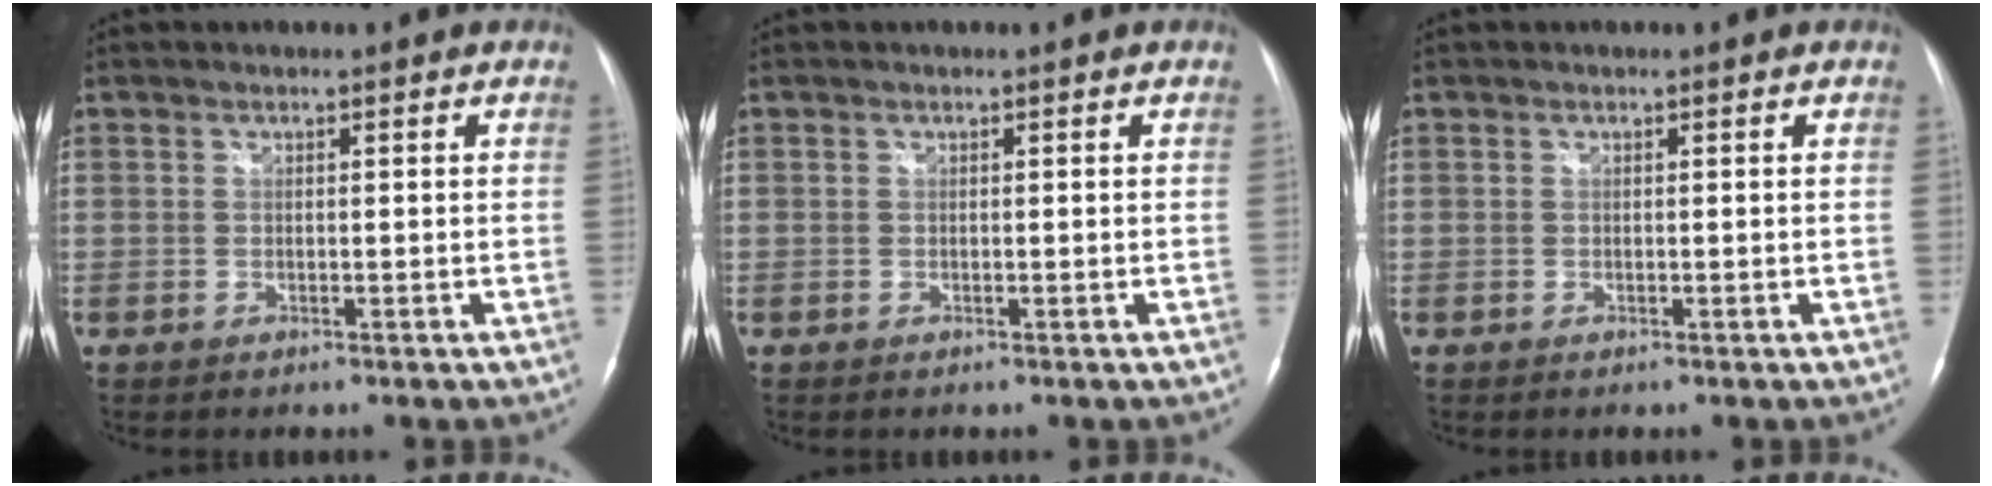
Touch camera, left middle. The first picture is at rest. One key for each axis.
{"total": 0.0}
{"total": 0.0}